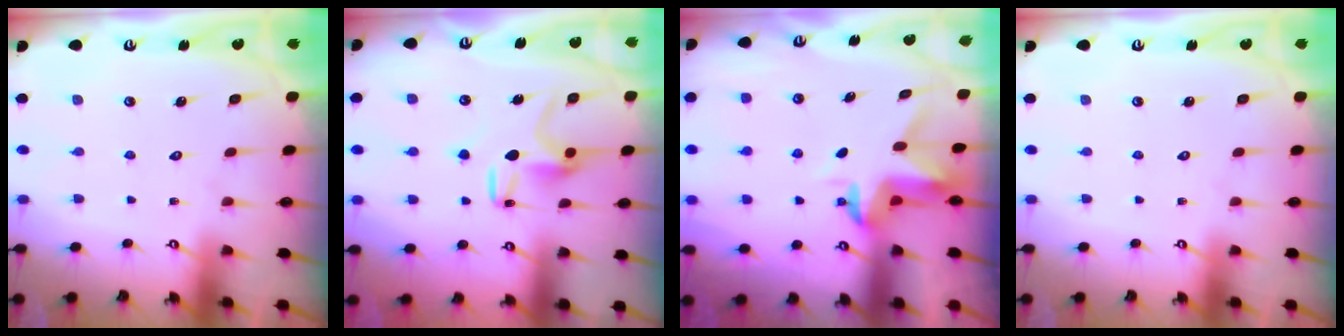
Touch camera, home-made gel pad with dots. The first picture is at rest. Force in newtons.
{"total": 10.1, "press": 10.1, "slide": 0.3}
{"total": 3.2, "press": 3.1, "slide": 0.4}
{"total": 0.0}